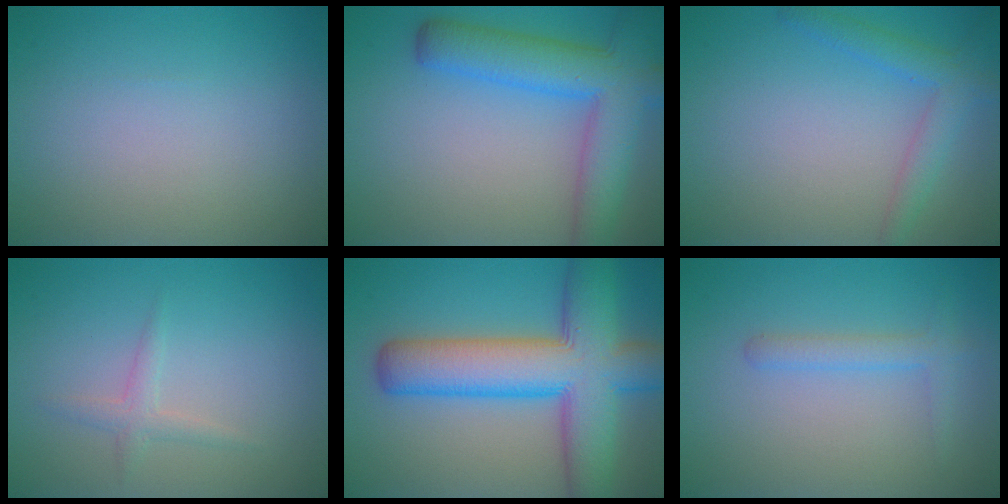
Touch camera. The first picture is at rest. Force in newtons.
{"total": 7.6, "press": 7.6, "slide": 0.4}
{"total": 2.9, "press": 2.9, "slide": 0.1}
{"total": 1.3, "press": 1.3, "slide": 0.1}
{"total": 11.1, "press": 11.1, "slide": 0.4}
{"total": 1.7, "press": 1.7, "slide": 0.1}